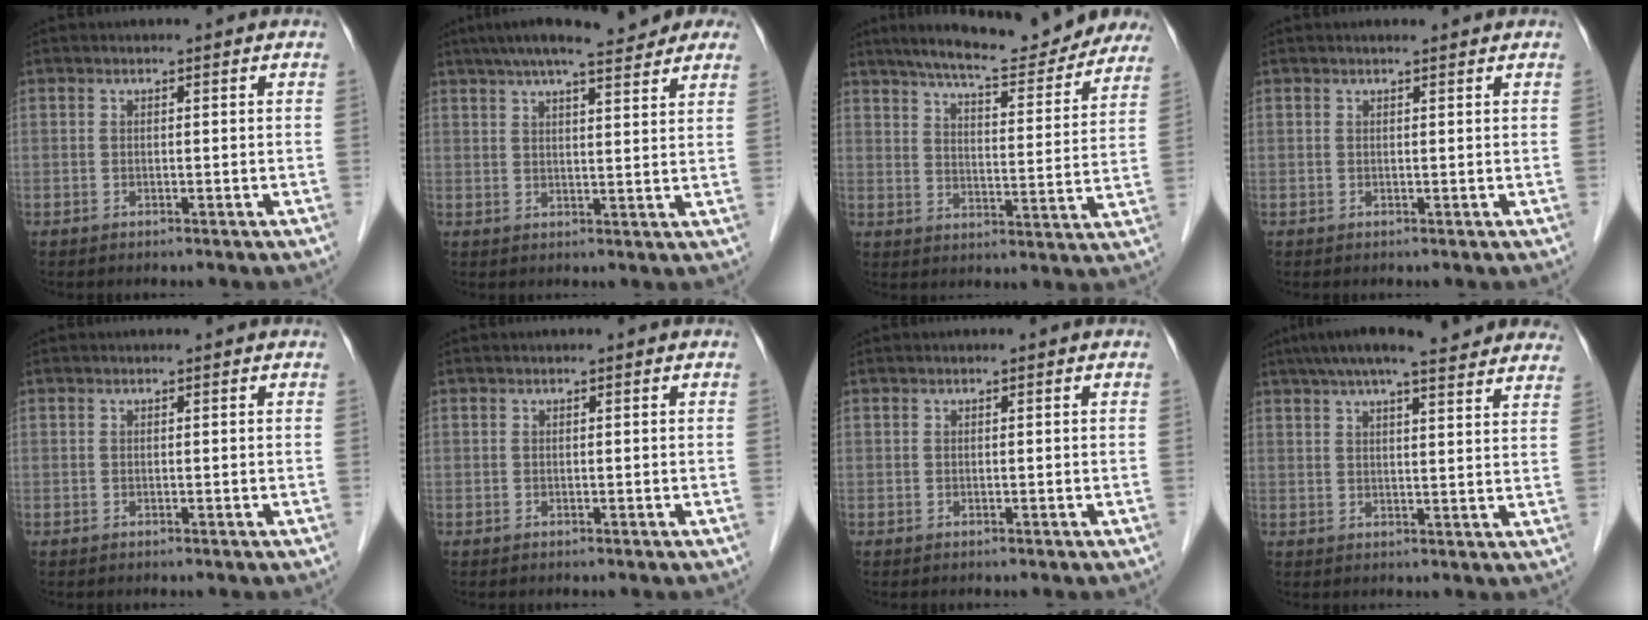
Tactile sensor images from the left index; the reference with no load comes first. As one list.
[{"total": 14.7, "force": [11.9, 2.4, 8.2], "torque": [-0.126, 0.036, 0.156]}, {"total": 17.7, "force": [15.7, 3.0, 7.6], "torque": [-0.104, -0.007, 0.206]}, {"total": 1.9, "force": [1.7, 0.2, 0.9], "torque": [-0.012, 0.012, 0.023]}, {"total": 0.0}, {"total": 0.0}, {"total": 0.0}, {"total": 18.4, "force": [15.5, 2.5, 9.7], "torque": [-0.146, 0.046, 0.199]}]